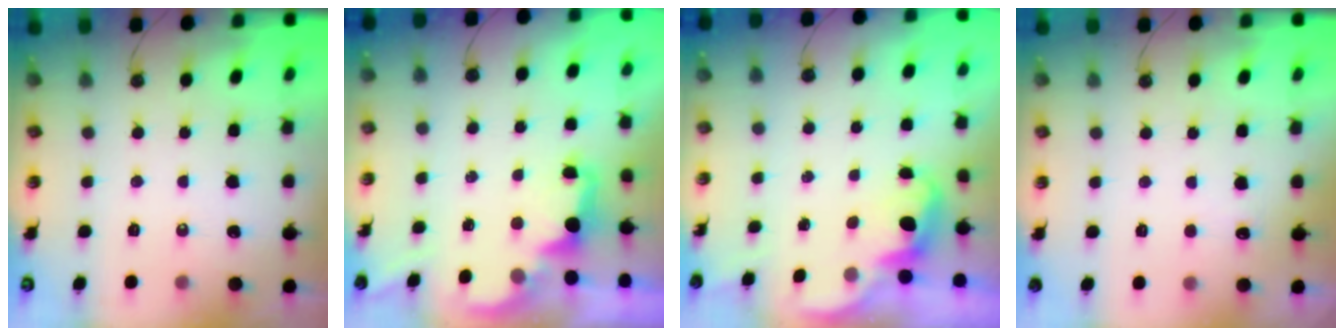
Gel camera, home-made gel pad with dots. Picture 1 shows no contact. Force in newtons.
{"total": 1.9, "press": 1.7, "slide": 0.8}
{"total": 2.5, "press": 2.4, "slide": 0.7}
{"total": 2.5, "press": 2.3, "slide": 1.0}